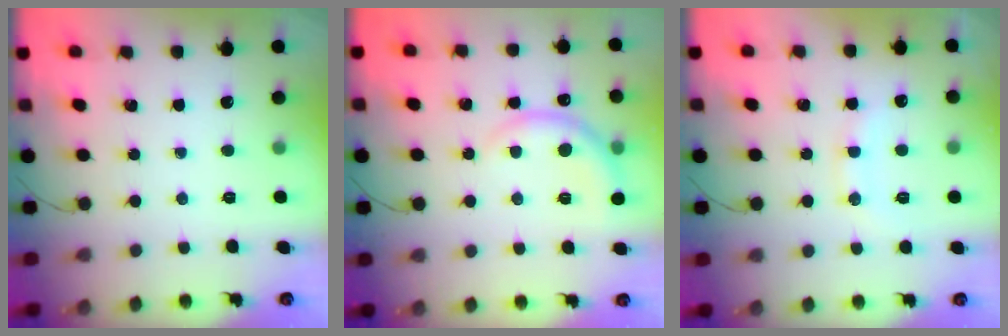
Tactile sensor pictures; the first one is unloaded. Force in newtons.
{"total": 7.0, "press": 7.0, "slide": 0.6}
{"total": 9.8, "press": 9.7, "slide": 0.9}